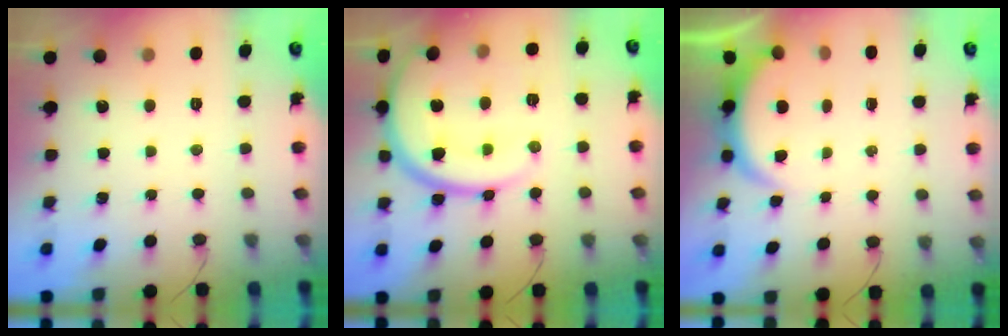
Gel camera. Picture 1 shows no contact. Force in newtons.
{"total": 19.4, "press": 19.3, "slide": 1.4}
{"total": 4.1, "press": 4.1, "slide": 0.5}